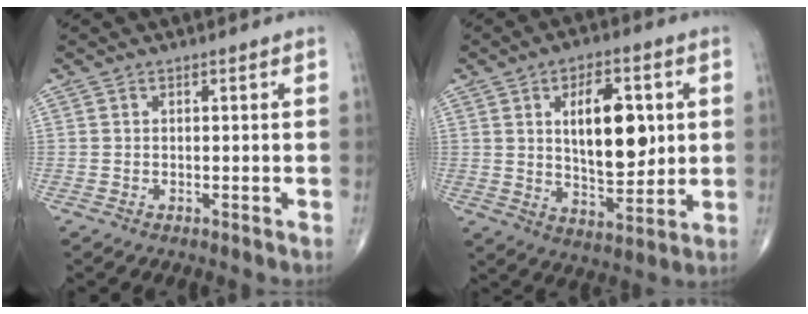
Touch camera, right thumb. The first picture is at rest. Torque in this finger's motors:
{"motor_torque": [0.16, 0.31, 0.21, 0.04, 0.12]}